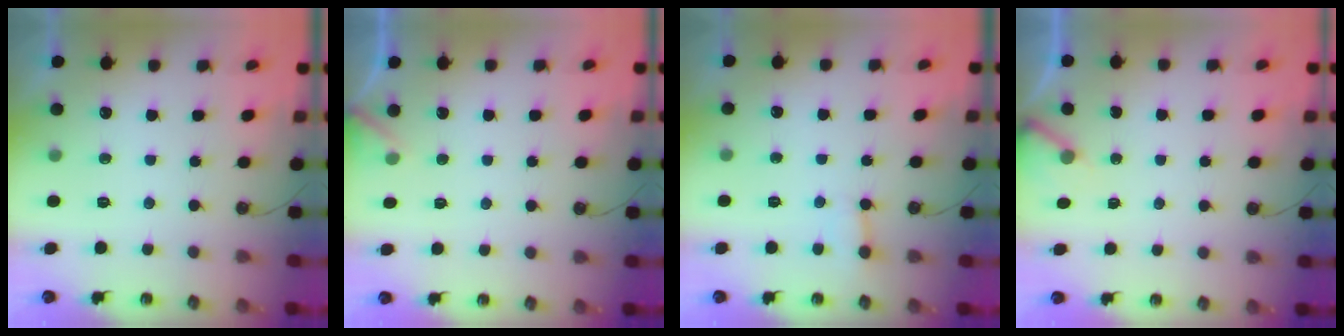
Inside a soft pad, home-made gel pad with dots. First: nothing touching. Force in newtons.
{"total": 4.1, "press": 4.1, "slide": 0.5}
{"total": 2.9, "press": 2.9, "slide": 0.3}
{"total": 2.7, "press": 2.7, "slide": 0.2}